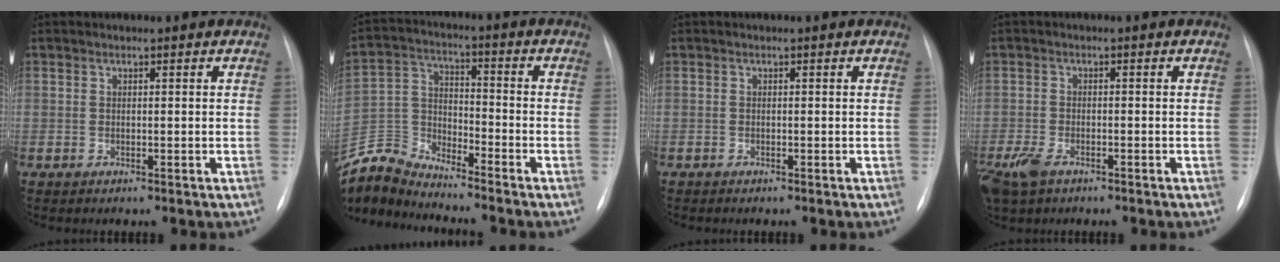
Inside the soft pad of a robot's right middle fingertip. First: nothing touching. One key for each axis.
{"total": 8.6, "fx": -8.6, "fy": -0.1, "fz": -0.5, "tx": -0.004, "ty": 0.022, "tz": -0.173}
{"total": 0.0}
{"total": 5.9, "fx": -3.8, "fy": 2.8, "fz": 3.5, "tx": -0.080, "ty": -0.011, "tz": -0.069}